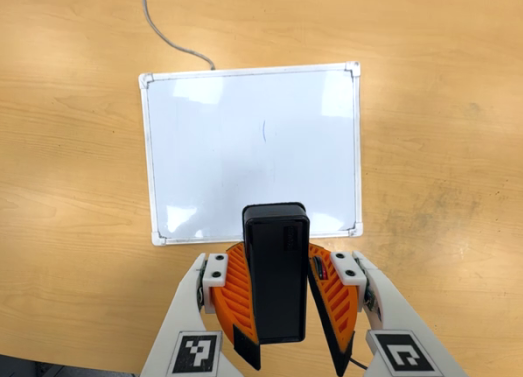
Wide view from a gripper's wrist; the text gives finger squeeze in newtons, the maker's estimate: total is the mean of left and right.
{"total": 8.6, "left": 9.4, "right": 7.8}